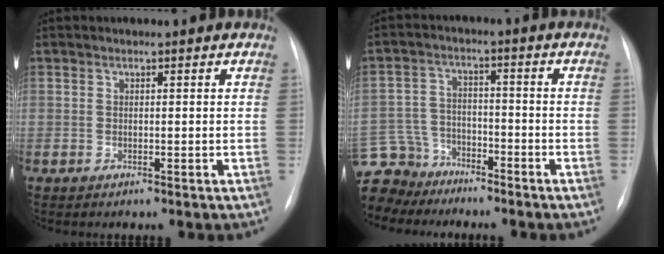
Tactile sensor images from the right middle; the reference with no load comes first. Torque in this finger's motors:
{"motor_torque": [0.31, -0.25, 0.00, -0.08]}